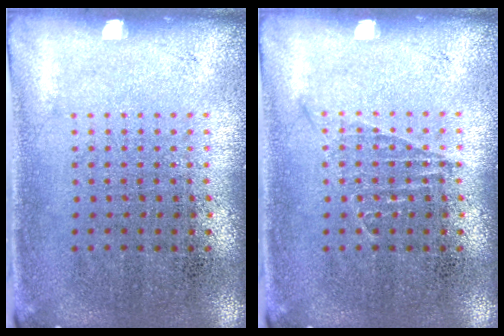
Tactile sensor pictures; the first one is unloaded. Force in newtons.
{"total": 0.7, "press": 0.7, "slide": 0.1}